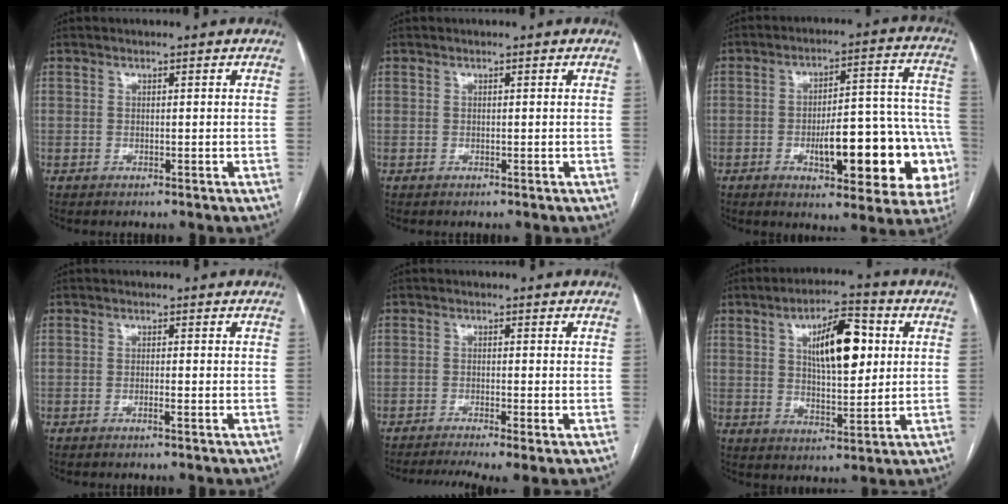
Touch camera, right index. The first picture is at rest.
{"total": 0.0}
{"total": 19.6, "force": [-5.8, 5.8, 17.8], "torque": [-0.149, 0.040, -0.061]}
{"total": 1.0, "force": [-0.5, 0.0, 0.9], "torque": [-0.017, 0.000, -0.009]}
{"total": 7.7, "force": [-5.5, 0.5, 5.4], "torque": [-0.086, -0.007, -0.088]}
{"total": 11.5, "force": [3.1, 3.8, 10.4], "torque": [-0.170, 0.014, 0.052]}